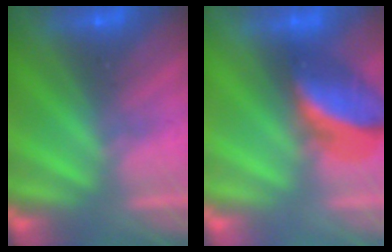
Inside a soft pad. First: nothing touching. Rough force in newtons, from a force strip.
{"total": 2.5}